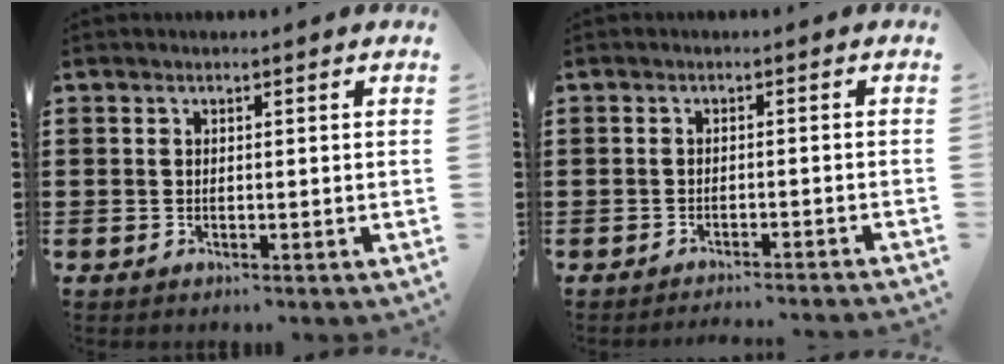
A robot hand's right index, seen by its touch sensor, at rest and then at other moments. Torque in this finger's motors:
{"motor_torque": [1.02, 1.12, -1.05, -0.21]}